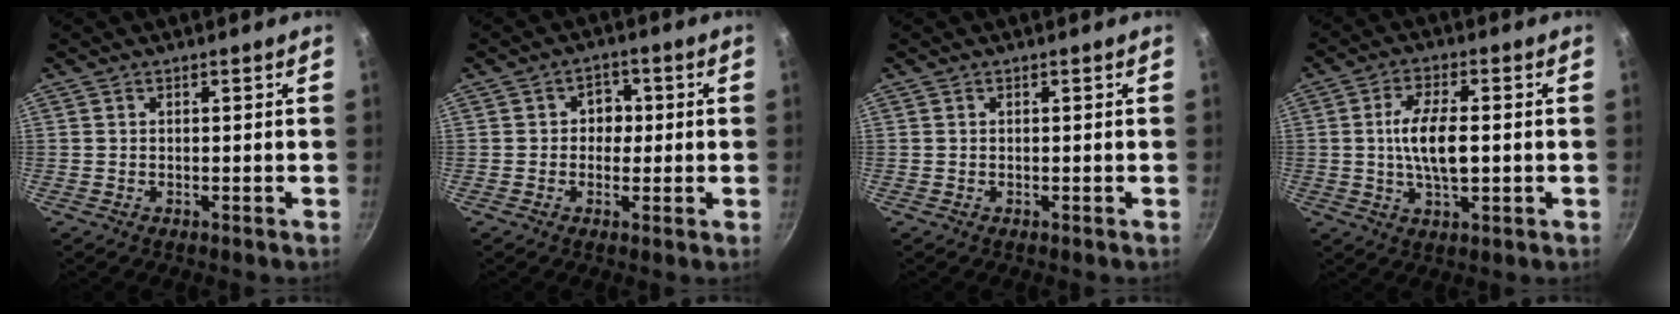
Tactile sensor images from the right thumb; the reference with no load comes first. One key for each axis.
{"total": 4.2, "fx": 0.1, "fy": 3.6, "fz": 2.2, "tx": 0.003, "ty": 0.004, "tz": -0.004}
{"total": 0.0}
{"total": 9.2, "fx": 0.0, "fy": 3.8, "fz": 8.3, "tx": -0.152, "ty": 0.010, "tz": -0.004}